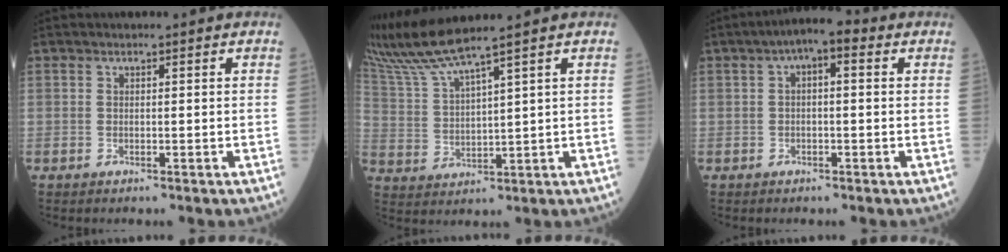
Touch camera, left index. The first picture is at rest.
{"total": 6.8, "force": [6.0, -2.0, 2.5], "torque": [-0.072, -0.007, 0.132]}
{"total": 4.7, "force": [1.1, 1.6, 4.3], "torque": [-0.071, 0.023, 0.008]}